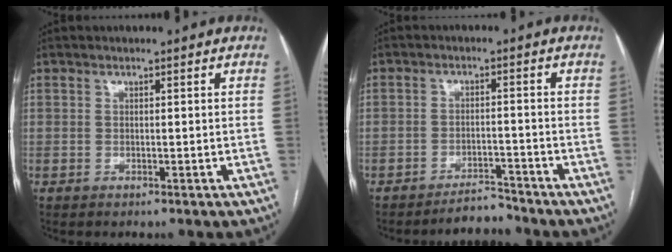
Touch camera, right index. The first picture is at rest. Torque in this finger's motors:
{"motor_torque": [-0.12, 0.00, -0.14, -0.07]}